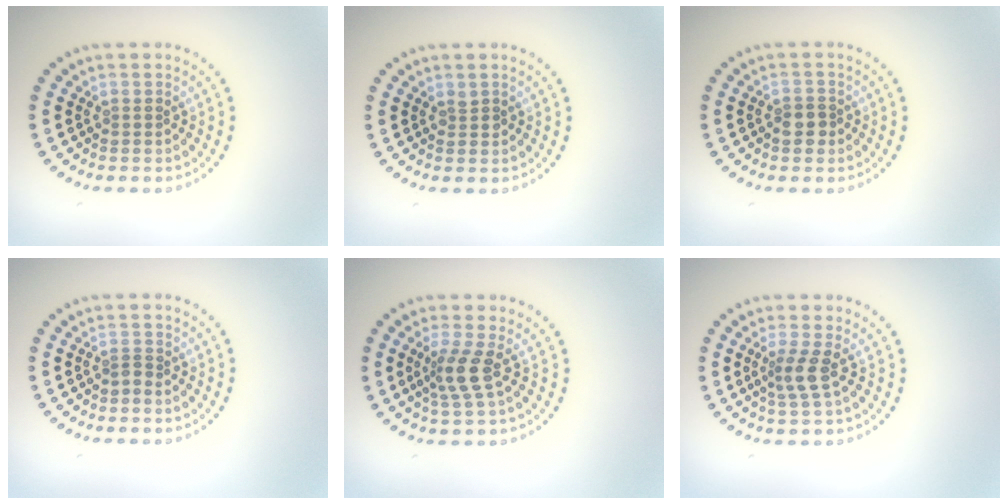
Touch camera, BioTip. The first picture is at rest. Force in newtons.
{"total": 0.6, "press": 0.6, "slide": 0.2}
{"total": 1.8, "press": 1.7, "slide": 0.7}
{"total": 0.7, "press": 0.4, "slide": 0.6}
{"total": 2.8, "press": 2.1, "slide": 1.8}
{"total": 2.3, "press": 1.9, "slide": 1.4}